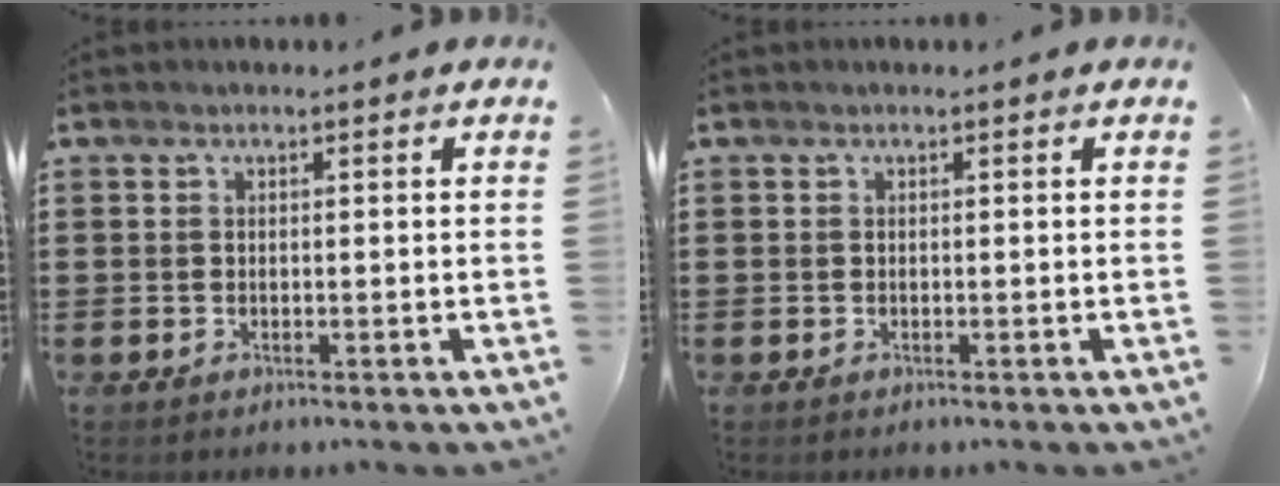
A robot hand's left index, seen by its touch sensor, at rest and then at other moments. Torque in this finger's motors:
{"motor_torque": [-0.04, -0.01, 0.00, -0.01]}